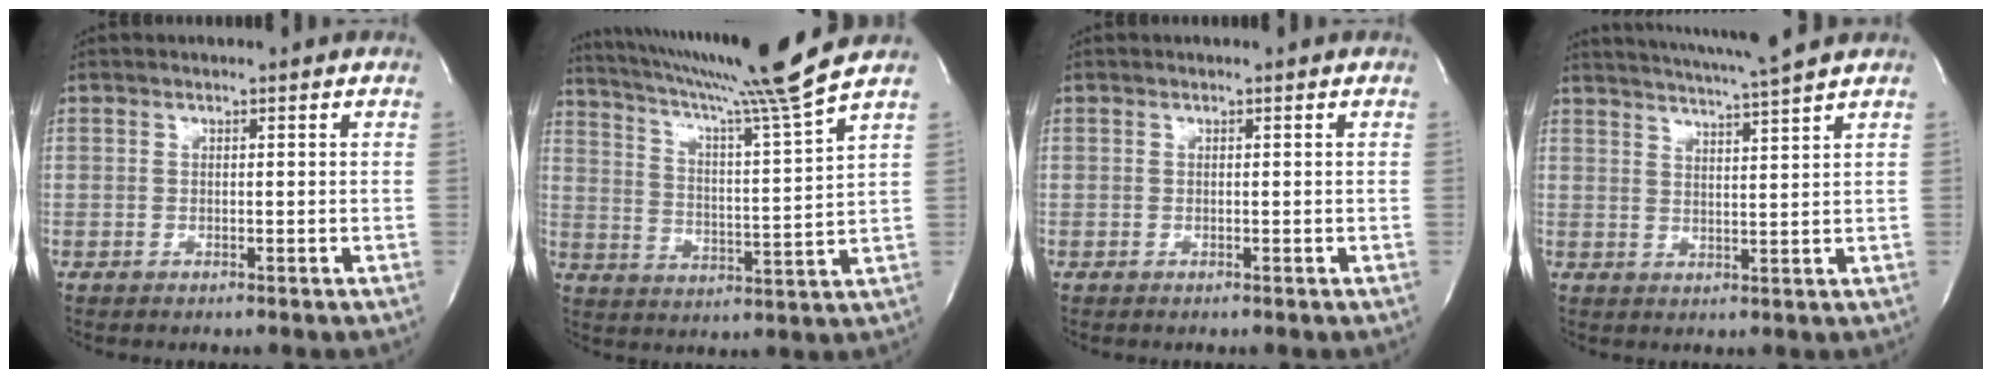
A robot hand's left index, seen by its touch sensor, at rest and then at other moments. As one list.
[{"total": 15.8, "force": [13.6, -3.8, 7.1], "torque": [-0.127, -0.045, 0.210]}, {"total": 0.0}, {"total": 8.6, "force": [7.8, -1.8, 3.3], "torque": [-0.063, -0.003, 0.116]}]